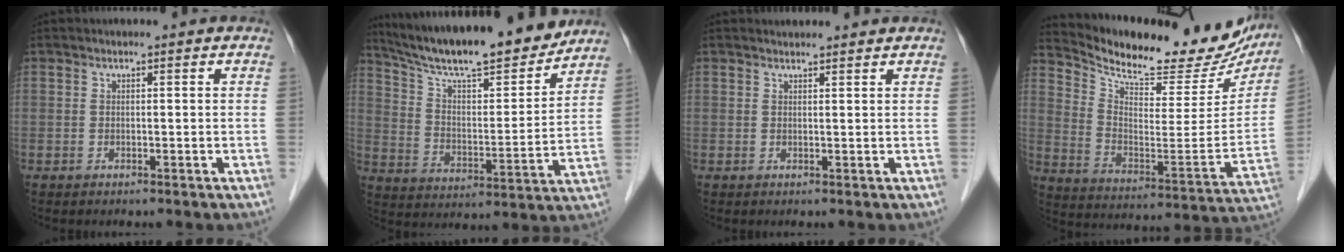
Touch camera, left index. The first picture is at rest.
{"total": 20.3, "force": [17.8, 2.2, 9.4], "torque": [-0.160, -0.006, 0.280]}
{"total": 2.3, "force": [2.2, 0.3, 0.3], "torque": [-0.012, 0.012, 0.031]}
{"total": 25.2, "force": [22.5, 6.8, 9.3], "torque": [-0.150, -0.053, 0.305]}